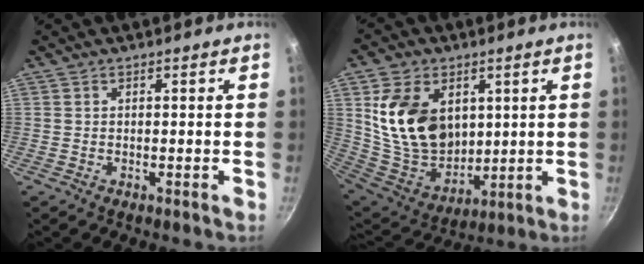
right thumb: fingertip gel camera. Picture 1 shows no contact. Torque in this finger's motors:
{"motor_torque": [-0.18, 1.10, 1.57, -0.26, 0.18]}